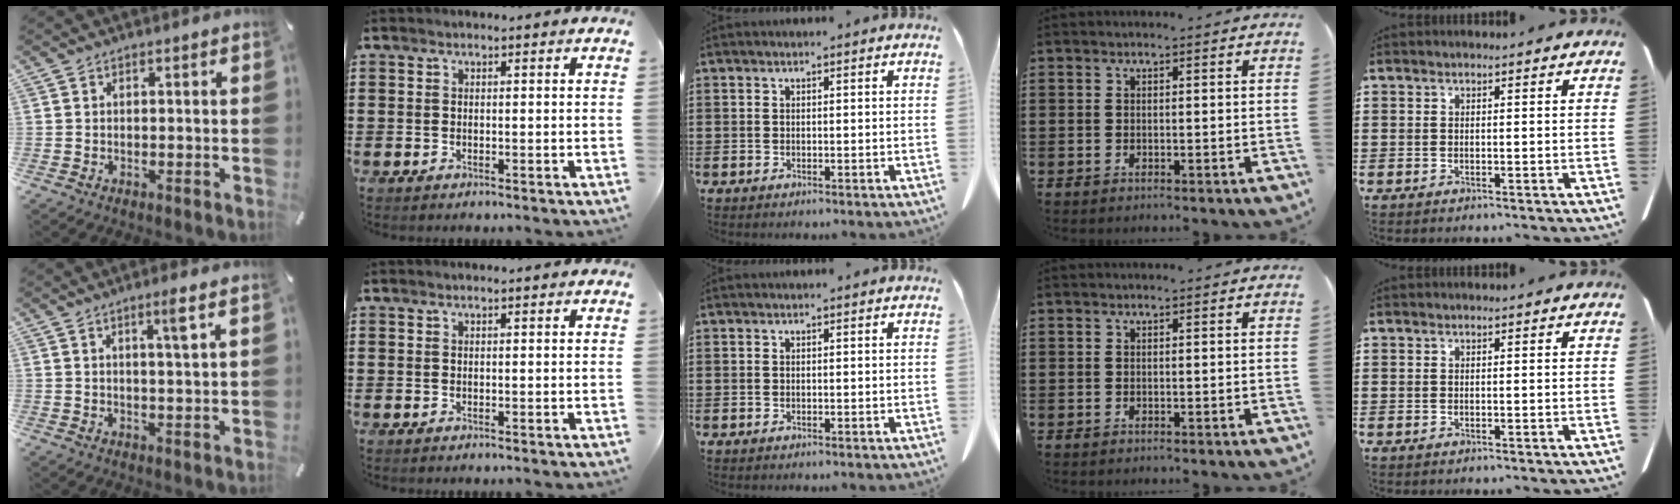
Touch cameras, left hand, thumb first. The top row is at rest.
{"thumb": {"total": 4.3, "force": [2.2, -0.2, 3.6], "torque": [-0.058, -0.008, 0.031]}}